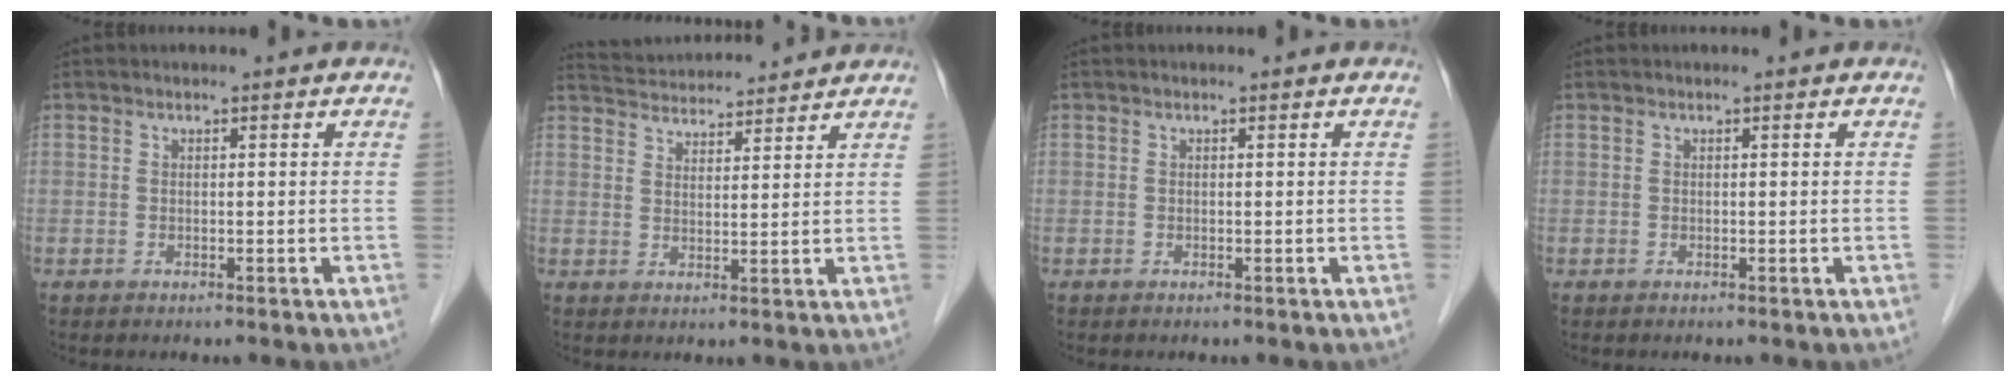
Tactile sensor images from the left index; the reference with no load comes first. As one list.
[{"total": 10.7, "force": [10.3, 1.6, 2.3], "torque": [-0.038, 0.026, 0.158]}, {"total": 0.0}, {"total": 0.0}]